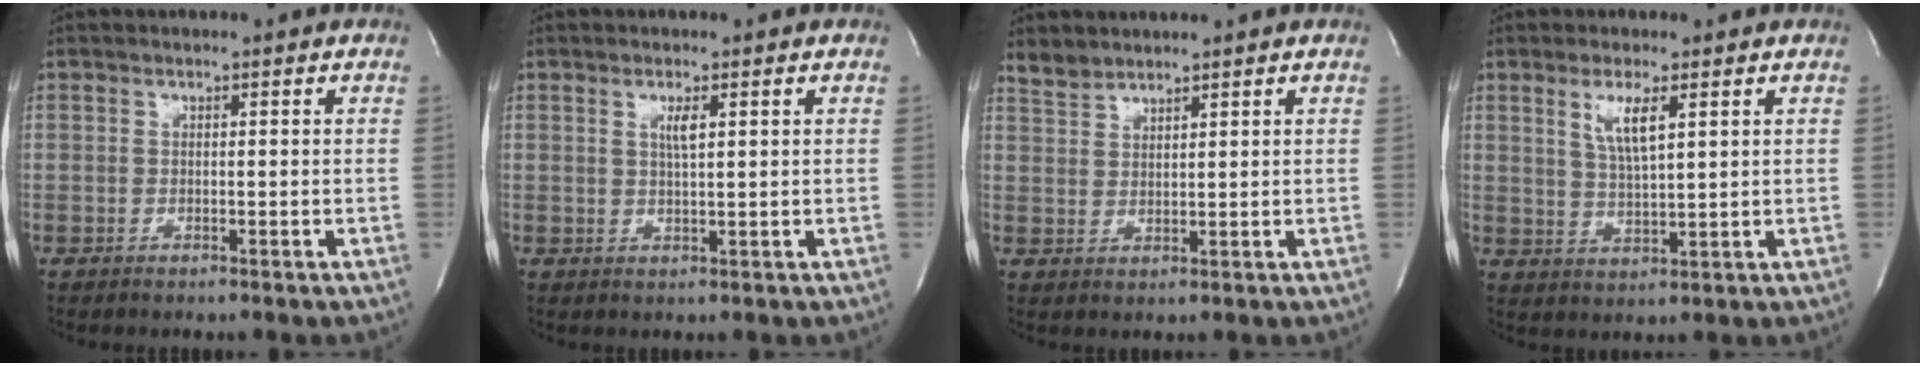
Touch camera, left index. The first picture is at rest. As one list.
[{"total": 1.8, "force": [0.5, 0.1, 1.7], "torque": [-0.041, -0.005, 0.011]}, {"total": 2.6, "force": [2.5, 0.7, -0.1], "torque": [-0.005, 0.008, 0.052]}, {"total": 4.5, "force": [1.9, 0.7, 4.1], "torque": [-0.088, -0.009, 0.041]}]